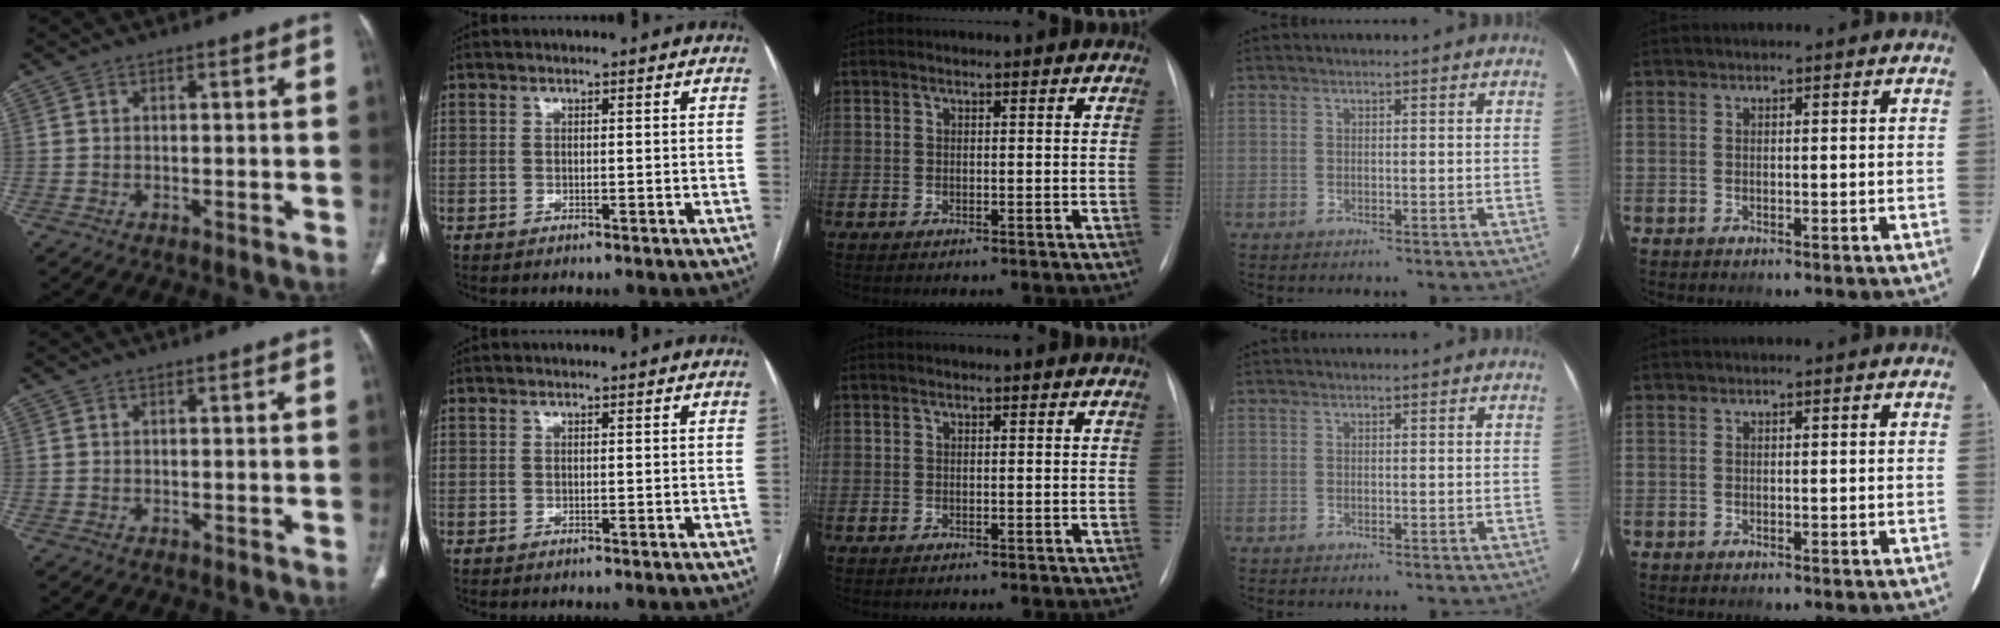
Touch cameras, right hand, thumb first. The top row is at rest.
{}